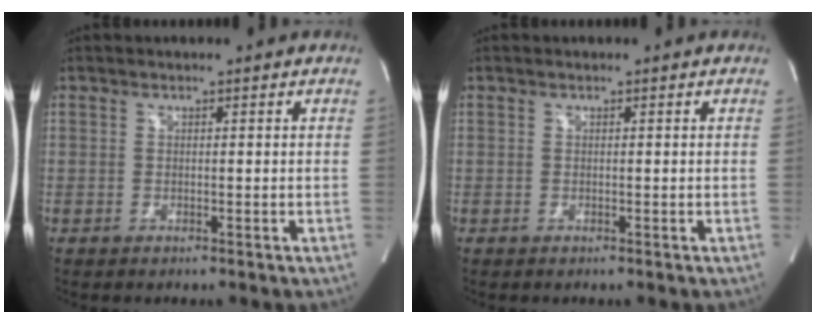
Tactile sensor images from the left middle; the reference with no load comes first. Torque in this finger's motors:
{"motor_torque": [0.06, 0.03, -0.09, 0.01]}